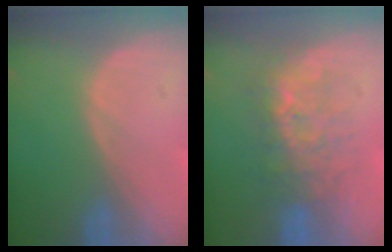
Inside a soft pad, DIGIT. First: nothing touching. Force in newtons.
{"total": 7.6, "press": 7.3, "slide": 2.0}